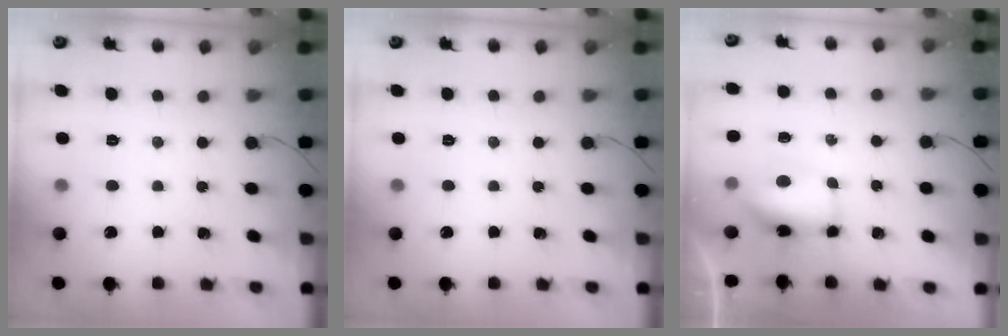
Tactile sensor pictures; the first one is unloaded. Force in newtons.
{"total": 0.0}
{"total": 12.5, "press": 9.3, "slide": 8.3}